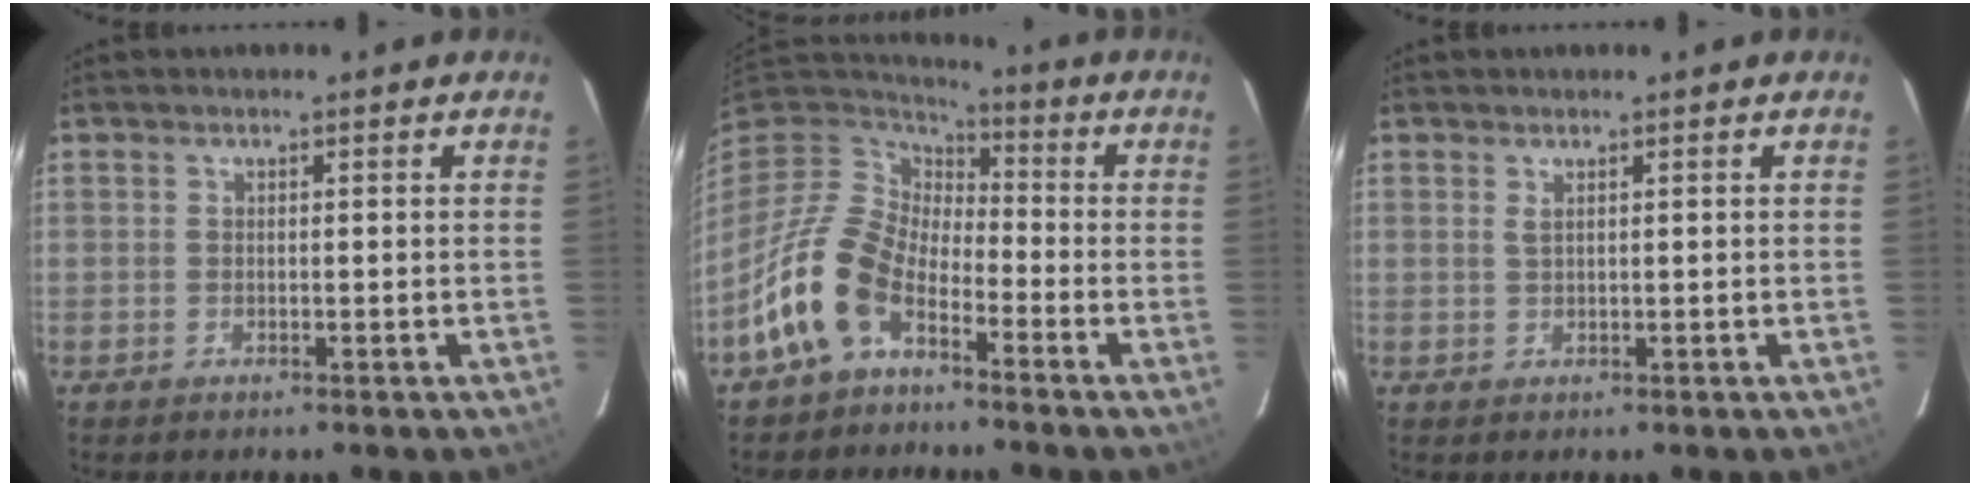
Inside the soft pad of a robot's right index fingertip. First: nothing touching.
{"total": 13.3, "force": [-7.3, 7.6, 8.1], "torque": [-0.168, 0.006, -0.151]}
{"total": 0.8, "force": [0.5, 0.0, 0.6], "torque": [-0.013, 0.000, 0.010]}